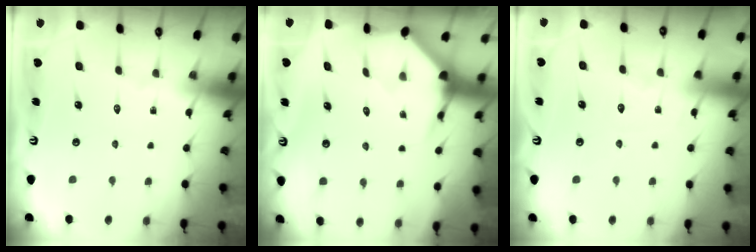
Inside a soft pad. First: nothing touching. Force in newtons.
{"total": 4.0, "press": 4.0, "slide": 0.4}
{"total": 4.6, "press": 4.5, "slide": 0.6}